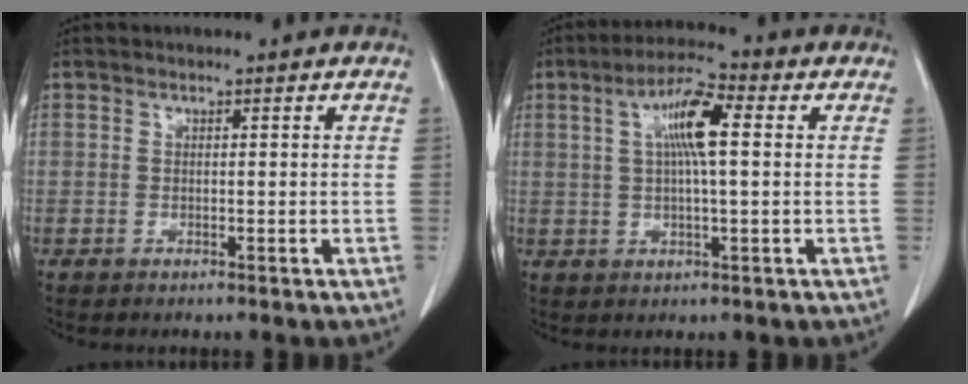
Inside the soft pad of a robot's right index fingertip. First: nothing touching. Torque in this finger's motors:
{"motor_torque": [0.28, 0.05, 0.24, 0.07]}